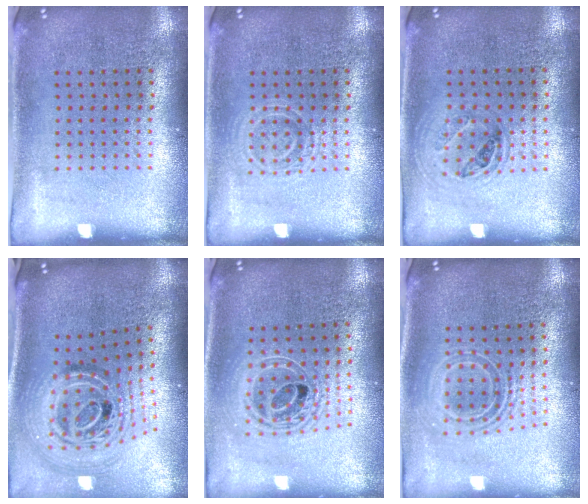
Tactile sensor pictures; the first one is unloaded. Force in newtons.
{"total": 1.6, "press": 1.5, "slide": 0.4}
{"total": 1.0, "press": 0.9, "slide": 0.3}
{"total": 2.4, "press": 1.7, "slide": 1.6}
{"total": 2.0, "press": 1.5, "slide": 1.3}
{"total": 1.8, "press": 1.4, "slide": 1.1}